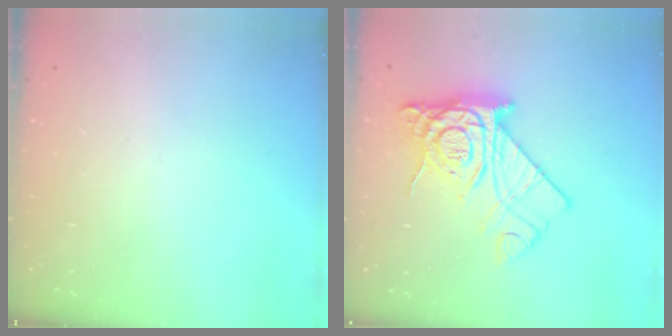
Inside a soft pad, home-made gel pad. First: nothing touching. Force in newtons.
{"total": 18.3, "press": 18.2, "slide": 1.7}